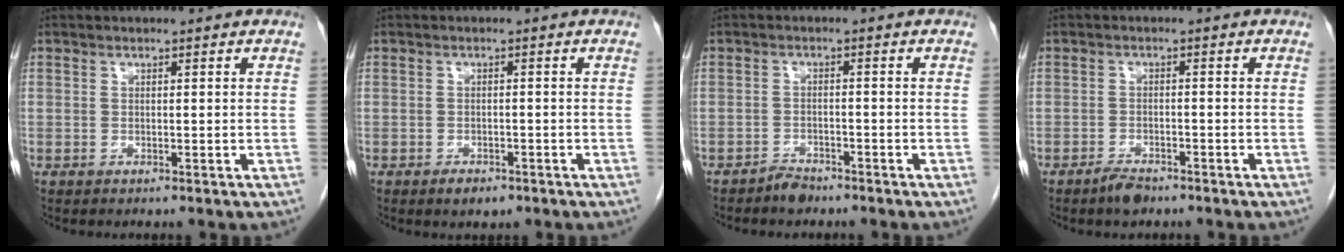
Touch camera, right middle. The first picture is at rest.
{"total": 2.3, "force": [-1.5, 1.2, 1.3], "torque": [-0.018, 0.001, -0.015]}
{"total": 2.2, "force": [-2.0, 0.7, 0.4], "torque": [-0.009, 0.000, -0.034]}
{"total": 2.8, "force": [-2.2, 1.0, 1.3], "torque": [-0.027, 0.000, -0.036]}